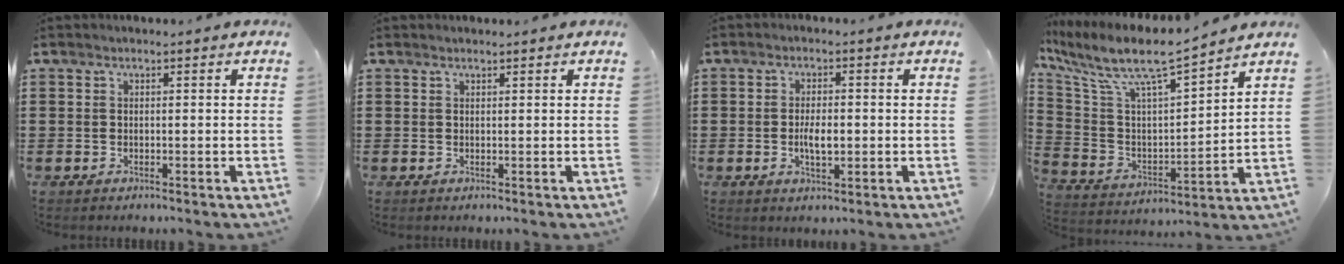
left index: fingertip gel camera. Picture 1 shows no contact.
{"total": 0.5, "force": [0.5, 0.1, 0.2], "torque": [-0.005, 0.000, 0.010]}
{"total": 3.8, "force": [-0.4, 1.5, 3.4], "torque": [-0.055, 0.000, -0.009]}
{"total": 9.2, "force": [7.5, 1.5, 5.2], "torque": [-0.135, -0.051, 0.123]}